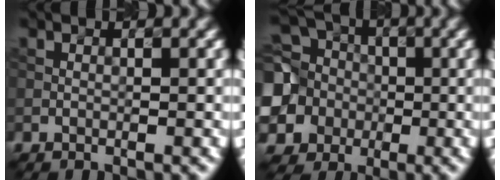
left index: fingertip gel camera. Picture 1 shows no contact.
{"total": 11.6, "force": [0.0, 10.5, 5.0], "torque": [-0.144, 0.015, -0.028]}